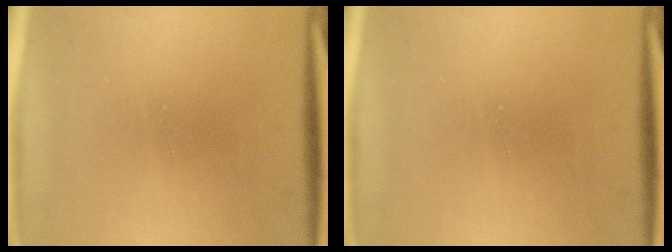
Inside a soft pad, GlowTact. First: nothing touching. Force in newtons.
{"total": 0.0}